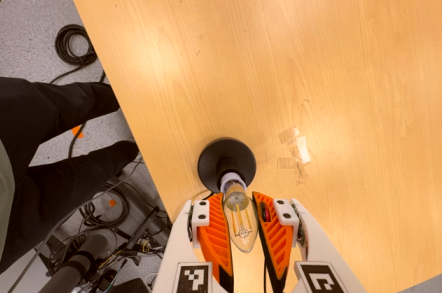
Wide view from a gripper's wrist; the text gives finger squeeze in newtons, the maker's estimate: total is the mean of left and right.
{"total": 22.2, "left": 23.8, "right": 20.6}